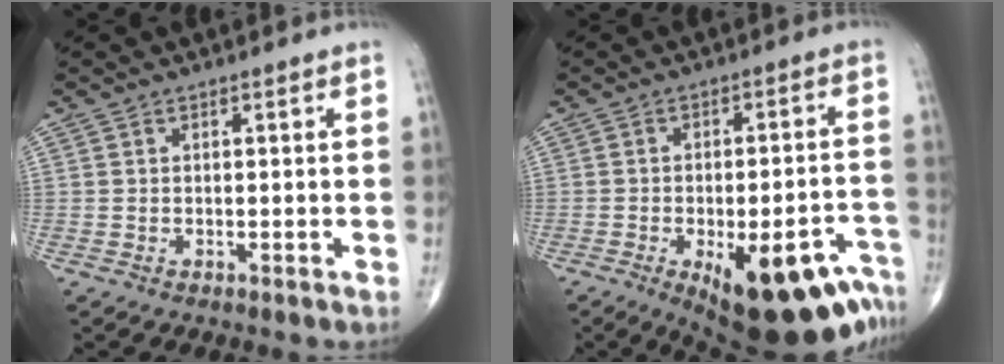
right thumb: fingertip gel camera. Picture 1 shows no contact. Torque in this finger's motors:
{"motor_torque": [2.06, 1.74, 1.15, -1.31, 0.37]}